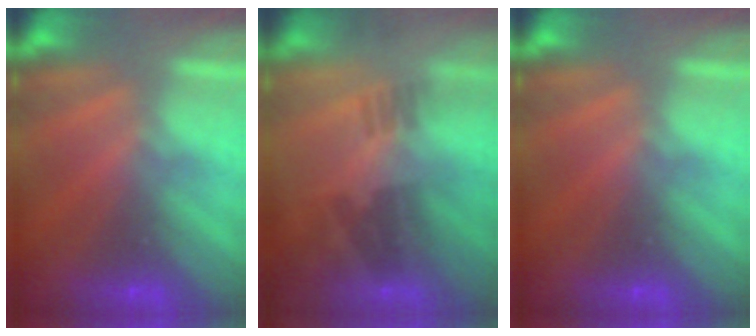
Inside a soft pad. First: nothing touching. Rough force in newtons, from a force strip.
{"total": 2.2}
{"total": 0.0}